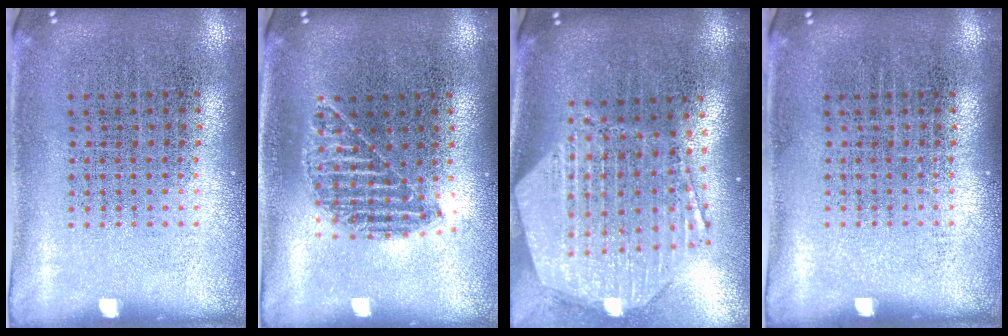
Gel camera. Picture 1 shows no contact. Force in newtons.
{"total": 1.2, "press": 1.1, "slide": 0.5}
{"total": 3.0, "press": 2.4, "slide": 1.8}
{"total": 0.0}